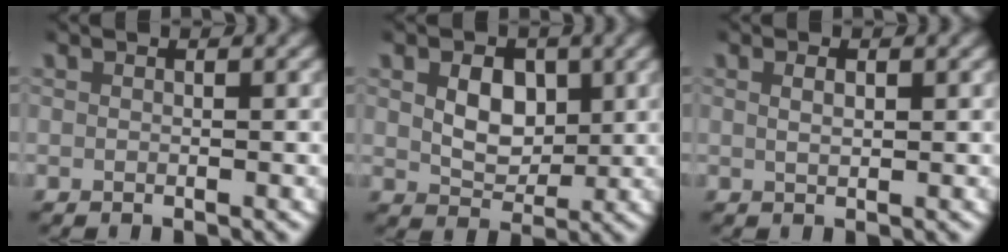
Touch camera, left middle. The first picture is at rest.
{"total": 3.8, "force": [0.9, 2.8, 2.4], "torque": [-0.040, -0.013, 0.025]}
{"total": 0.9, "force": [0.3, 0.3, 0.8], "torque": [-0.014, -0.002, 0.009]}